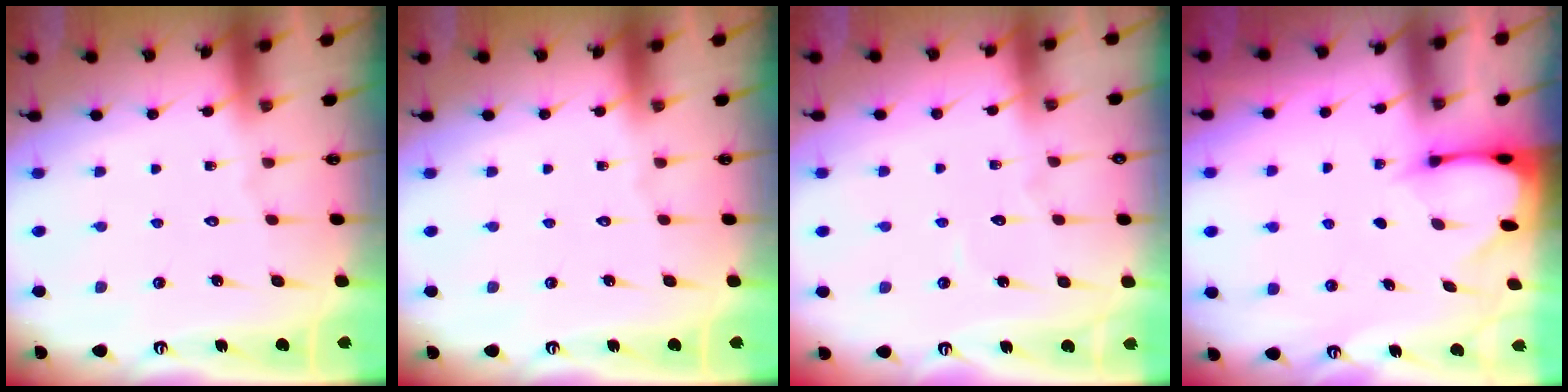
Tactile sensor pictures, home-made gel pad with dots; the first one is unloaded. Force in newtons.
{"total": 0.0}
{"total": 3.1, "press": 3.1, "slide": 0.3}
{"total": 2.5, "press": 2.5, "slide": 0.3}